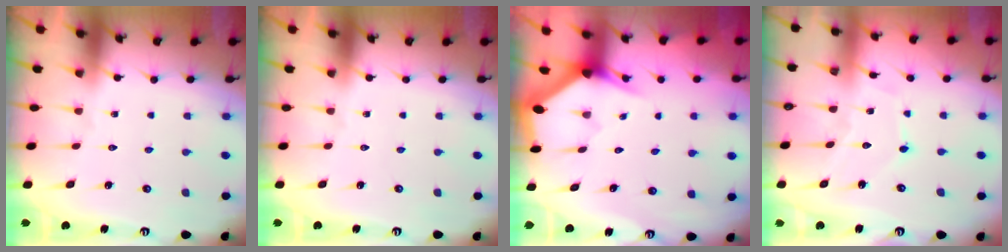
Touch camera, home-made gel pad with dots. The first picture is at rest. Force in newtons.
{"total": 0.0}
{"total": 2.9, "press": 2.9, "slide": 0.0}
{"total": 6.9, "press": 6.9, "slide": 0.3}